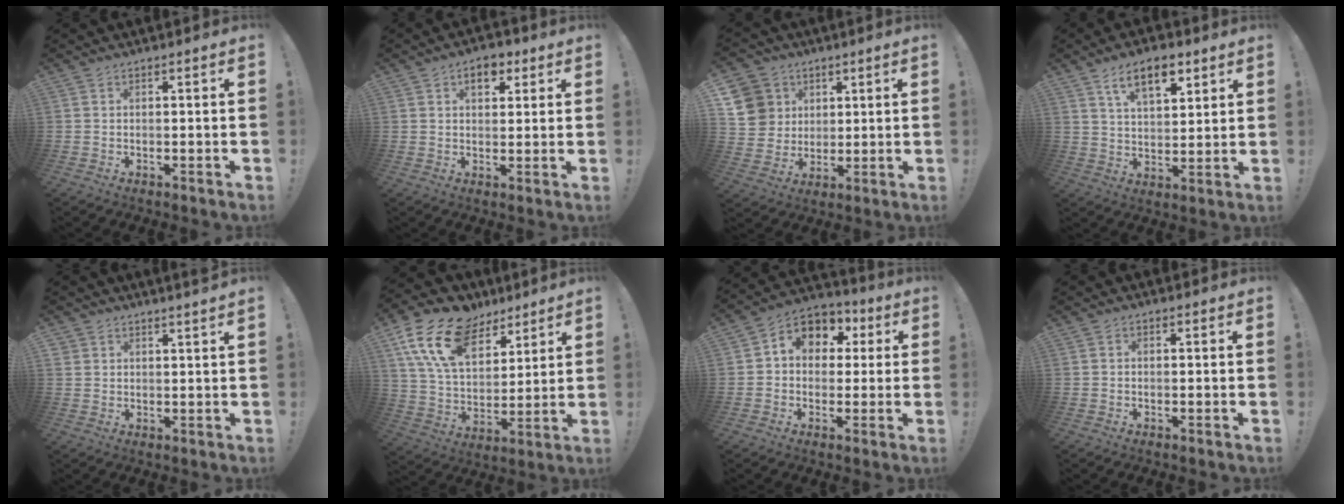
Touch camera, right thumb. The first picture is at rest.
{"total": 5.9, "force": [2.7, 3.9, 3.5], "torque": [-0.041, 0.000, 0.043]}
{"total": 11.4, "force": [3.7, 10.4, 2.8], "torque": [-0.043, -0.017, 0.081]}
{"total": 10.9, "force": [6.2, 5.1, 7.4], "torque": [-0.118, -0.017, 0.111]}
{"total": 2.7, "force": [2.7, 0.3, 0.2], "torque": [-0.005, -0.020, 0.051]}
{"total": 19.2, "force": [10.6, 12.0, 10.6], "torque": [-0.198, -0.047, 0.201]}
{"total": 9.0, "force": [1.7, 7.7, 4.2], "torque": [-0.064, -0.002, 0.039]}
{"total": 0.6, "force": [0.6, 0.2, 0.0], "torque": [0.007, -0.004, 0.010]}